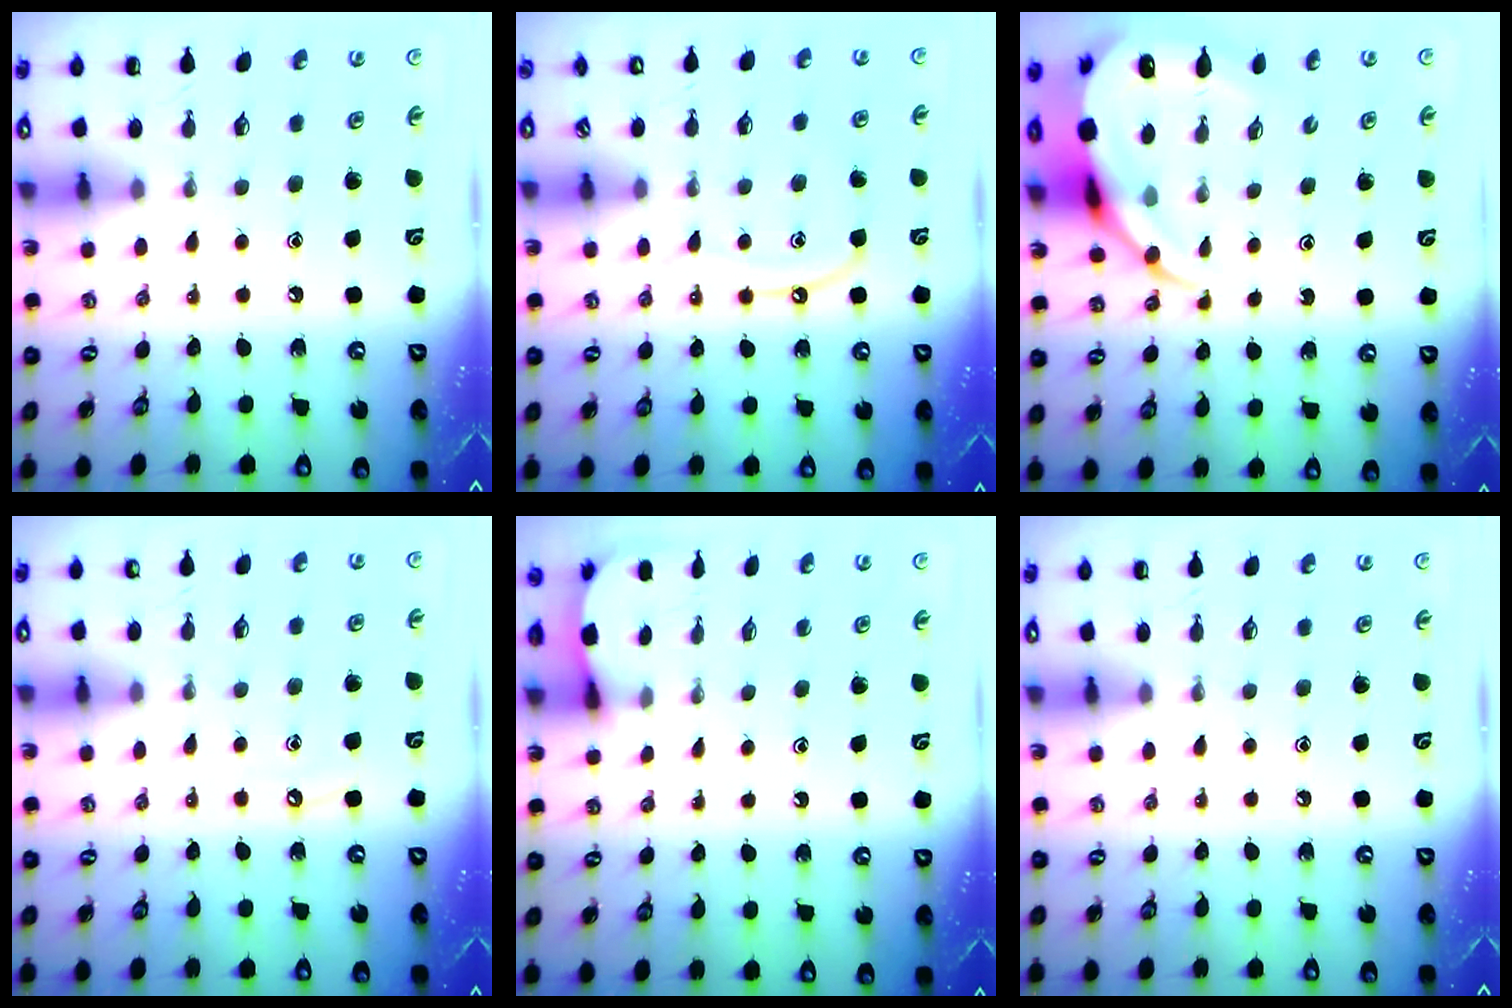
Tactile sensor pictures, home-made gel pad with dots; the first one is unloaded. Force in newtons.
{"total": 8.3, "press": 8.2, "slide": 1.0}
{"total": 10.9, "press": 10.8, "slide": 1.2}
{"total": 4.9, "press": 4.9, "slide": 0.6}
{"total": 2.6, "press": 2.6, "slide": 0.3}
{"total": 0.0}